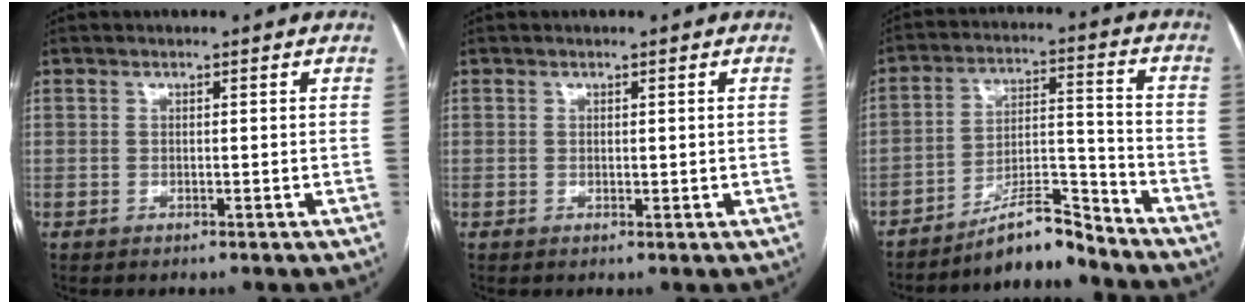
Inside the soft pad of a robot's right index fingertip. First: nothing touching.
{"total": 0.6, "force": [0.3, 0.4, 0.4], "torque": [-0.003, -0.003, 0.007]}
{"total": 8.7, "force": [-8.0, 0.9, 3.2], "torque": [-0.050, 0.027, -0.137]}